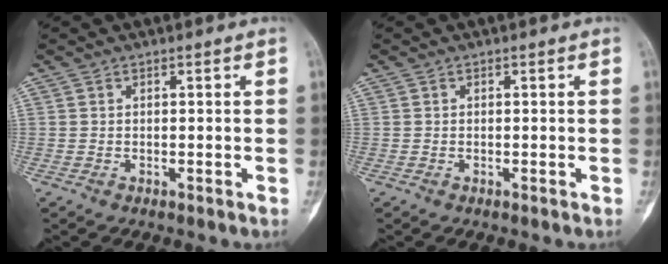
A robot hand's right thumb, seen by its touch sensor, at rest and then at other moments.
{"total": 0.0}